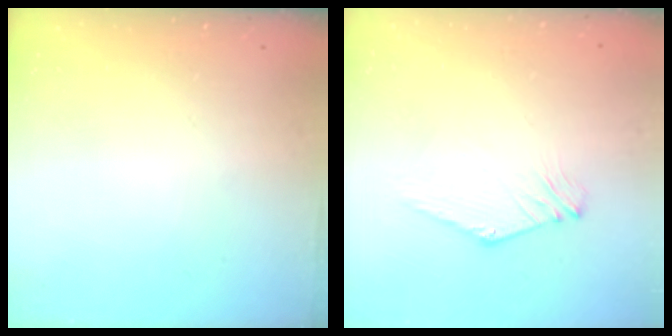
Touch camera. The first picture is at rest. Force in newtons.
{"total": 0.6, "press": 0.5, "slide": 0.3}